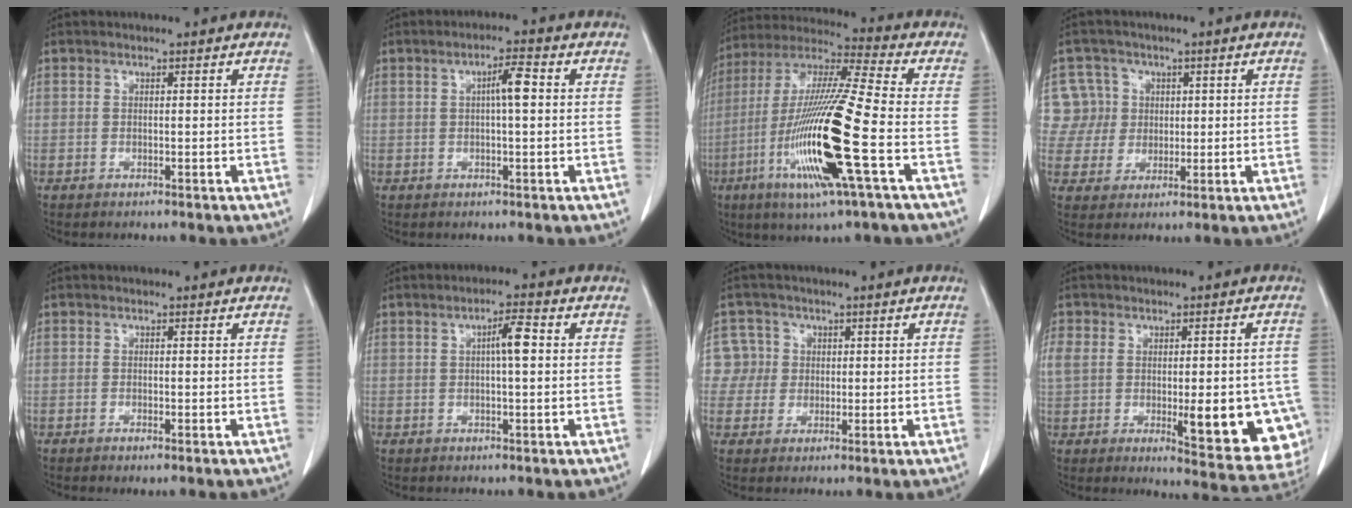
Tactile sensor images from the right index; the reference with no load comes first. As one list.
[{"total": 3.7, "force": [0.5, 0.4, 3.6], "torque": [-0.061, 0.007, 0.006]}, {"total": 20.0, "force": [-6.0, 0.4, 19.0], "torque": [-0.406, -0.027, -0.120]}, {"total": 6.6, "force": [1.7, 6.4, 0.0], "torque": [0.013, 0.021, 0.039]}, {"total": 0.9, "force": [-0.5, 0.1, 0.7], "torque": [-0.013, -0.003, -0.007]}, {"total": 3.8, "force": [0.6, 0.4, 3.7], "torque": [-0.063, 0.007, 0.006]}, {"total": 5.0, "force": [0.9, 5.0, -0.2], "torque": [0.022, 0.020, 0.020]}, {"total": 17.4, "force": [-2.5, 7.7, 15.4], "torque": [-0.208, 0.017, -0.001]}]